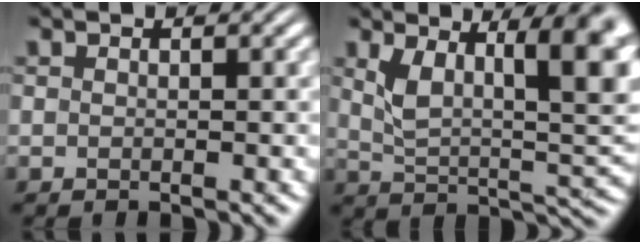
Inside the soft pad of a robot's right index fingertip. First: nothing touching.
{"total": 10.3, "force": [2.6, 4.8, 8.7], "torque": [-0.101, -0.008, 0.047]}